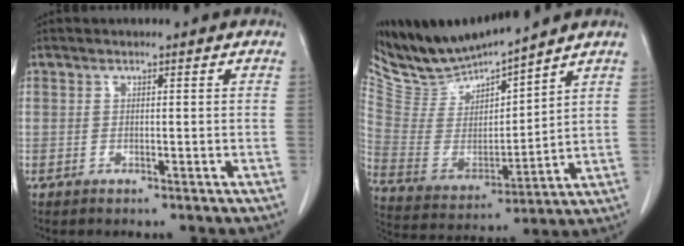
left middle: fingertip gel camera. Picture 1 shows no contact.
{"total": 11.6, "force": [11.4, 0.4, 2.1], "torque": [-0.058, -0.008, 0.238]}